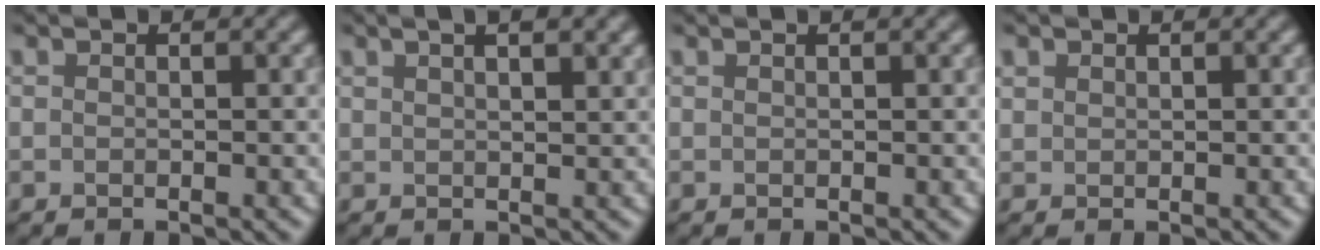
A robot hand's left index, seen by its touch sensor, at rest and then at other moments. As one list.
[{"total": 5.0, "force": [3.0, 2.1, 3.4], "torque": [-0.028, 0.029, 0.019]}, {"total": 0.6, "force": [0.3, 0.2, 0.5], "torque": [-0.002, 0.008, 0.004]}, {"total": 0.8, "force": [0.5, 0.6, 0.1], "torque": [-0.001, -0.001, 0.011]}]